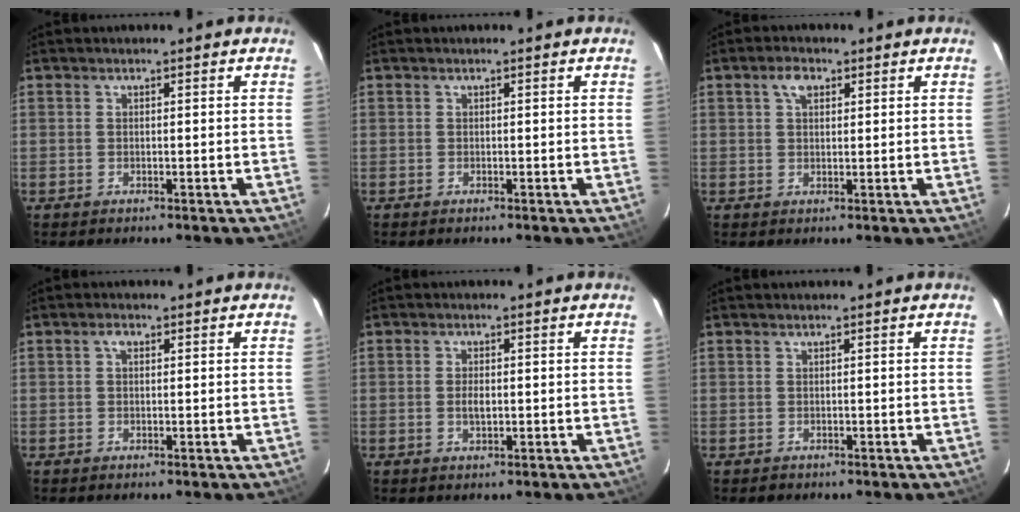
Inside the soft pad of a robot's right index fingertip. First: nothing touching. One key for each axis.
{"total": 0.0}
{"total": 3.0, "fx": 1.4, "fy": 1.8, "fz": 2.0, "tx": -0.036, "ty": 0.010, "tz": 0.024}
{"total": 1.3, "fx": 0.4, "fy": 0.8, "fz": 0.9, "tx": -0.016, "ty": 0.007, "tz": 0.004}
{"total": 2.0, "fx": -0.2, "fy": 0.8, "fz": 1.8, "tx": -0.035, "ty": -0.001, "tz": -0.005}
{"total": 0.6, "fx": -0.1, "fy": 0.6, "fz": 0.0, "tx": 0.000, "ty": 0.002, "tz": 0.002}